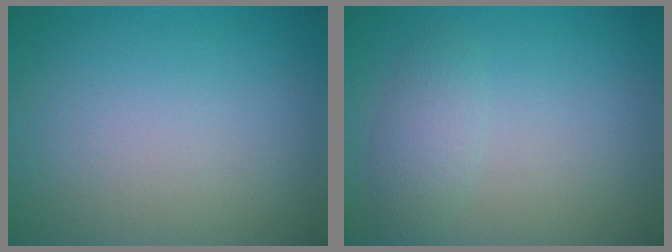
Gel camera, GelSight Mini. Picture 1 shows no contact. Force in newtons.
{"total": 2.0, "press": 2.0, "slide": 0.1}